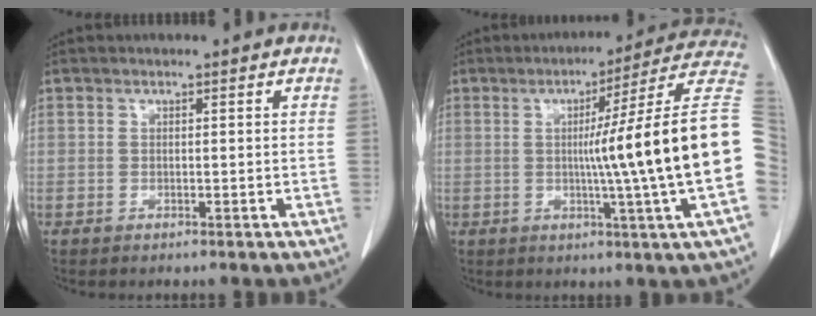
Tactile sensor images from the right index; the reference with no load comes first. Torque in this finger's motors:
{"motor_torque": [2.14, 0.00, 1.05, 0.21]}